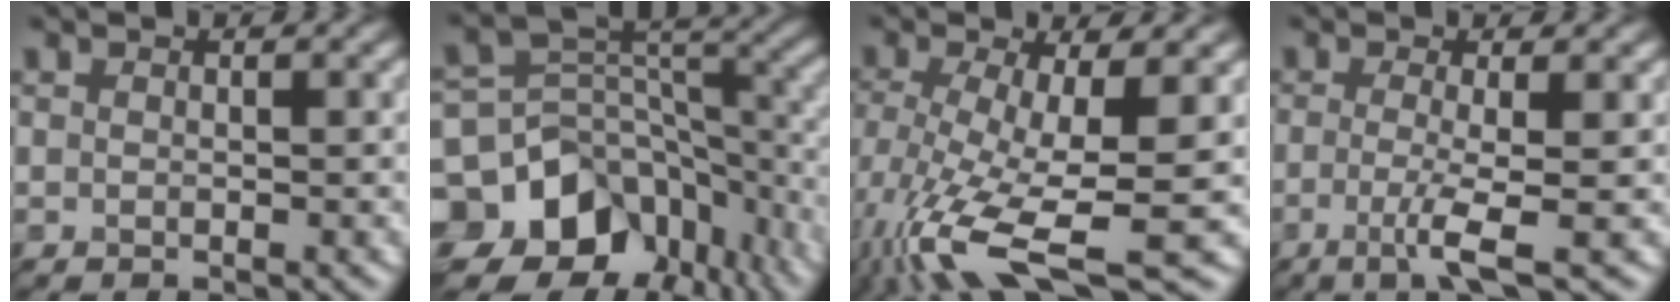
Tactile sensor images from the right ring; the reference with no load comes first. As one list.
[{"total": 12.6, "force": [-7.7, 9.0, 4.4], "torque": [-0.122, 0.019, -0.094]}, {"total": 11.1, "force": [-4.4, 3.3, 9.7], "torque": [-0.219, -0.021, -0.053]}, {"total": 3.4, "force": [-1.7, -0.2, 2.9], "torque": [-0.073, -0.002, -0.022]}]